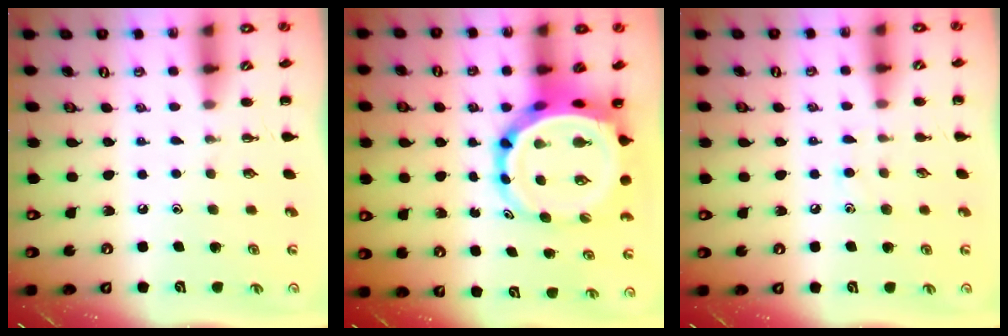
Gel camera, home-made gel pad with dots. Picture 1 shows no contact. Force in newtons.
{"total": 10.4, "press": 9.9, "slide": 3.2}
{"total": 5.3, "press": 5.0, "slide": 1.7}